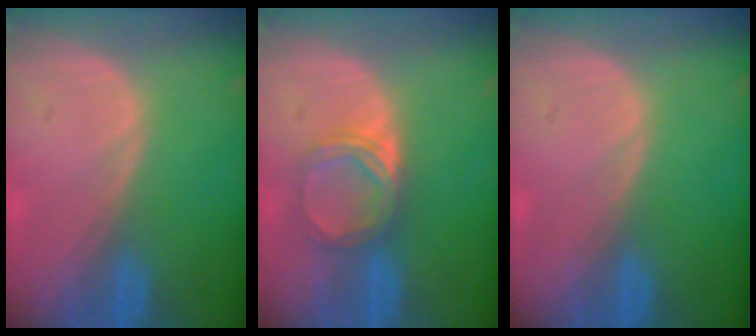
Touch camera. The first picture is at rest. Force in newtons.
{"total": 5.2, "press": 4.6, "slide": 2.4}
{"total": 0.0}